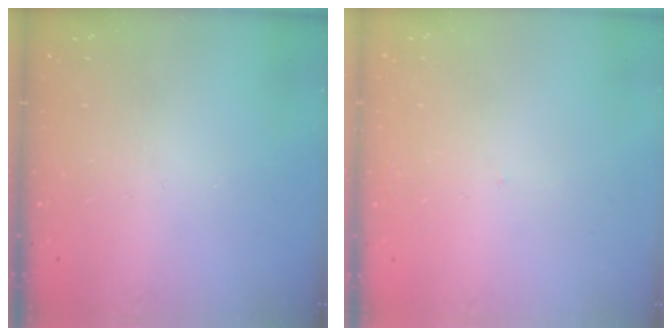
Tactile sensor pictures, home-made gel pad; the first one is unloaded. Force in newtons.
{"total": 1.7, "press": 1.6, "slide": 0.1}